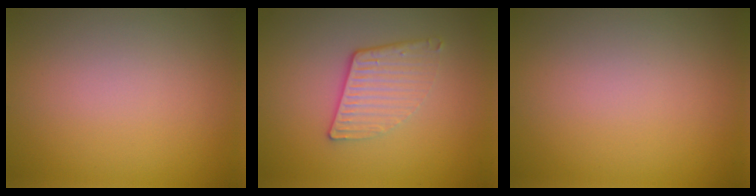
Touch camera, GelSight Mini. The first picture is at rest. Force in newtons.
{"total": 3.3, "press": 2.6, "slide": 2.1}
{"total": 0.0}